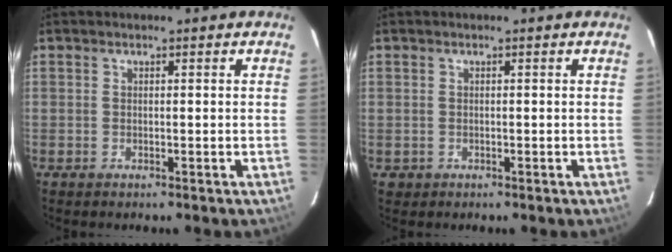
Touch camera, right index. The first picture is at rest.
{"total": 1.5, "force": [-0.2, 1.4, 0.1], "torque": [0.000, 0.002, 0.000]}